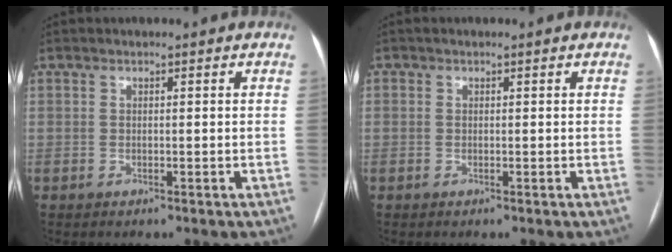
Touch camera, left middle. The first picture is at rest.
{"total": 0.6, "force": [-0.1, -0.2, -0.5], "torque": [0.015, -0.005, -0.005]}